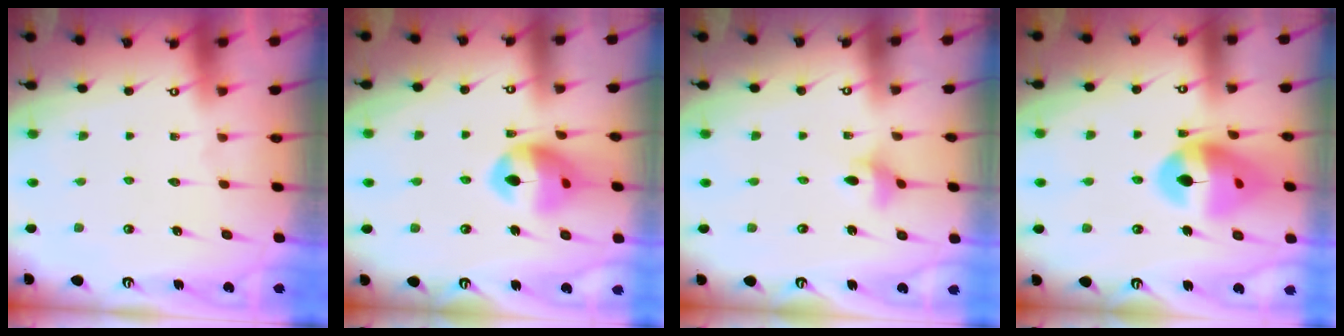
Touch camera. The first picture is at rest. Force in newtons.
{"total": 13.3, "press": 13.1, "slide": 1.8}
{"total": 3.5, "press": 3.4, "slide": 0.4}
{"total": 15.8, "press": 15.7, "slide": 1.8}